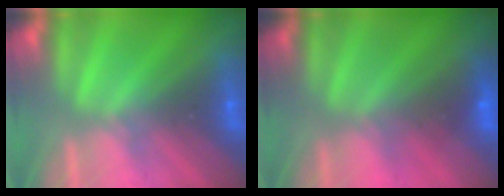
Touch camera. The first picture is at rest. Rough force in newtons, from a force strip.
{"total": 1.4}